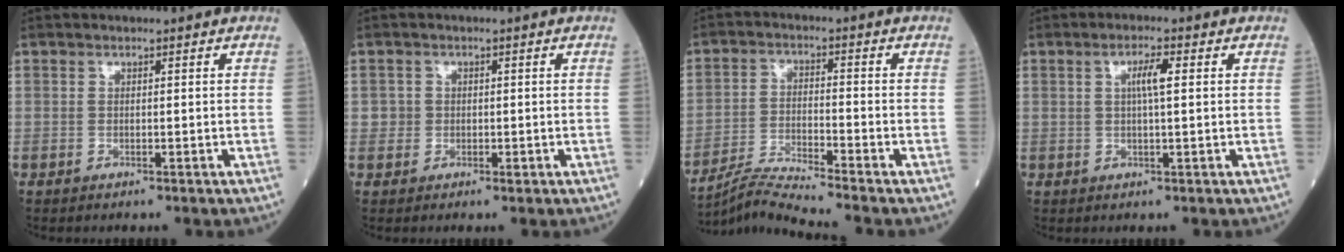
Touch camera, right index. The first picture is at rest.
{"total": 1.6, "force": [0.1, 1.6, 0.1], "torque": [0.001, 0.005, 0.003]}
{"total": 7.2, "force": [-6.6, -2.5, 1.5], "torque": [-0.036, -0.019, -0.127]}
{"total": 3.2, "force": [0.7, 0.2, 3.1], "torque": [-0.058, 0.004, 0.012]}